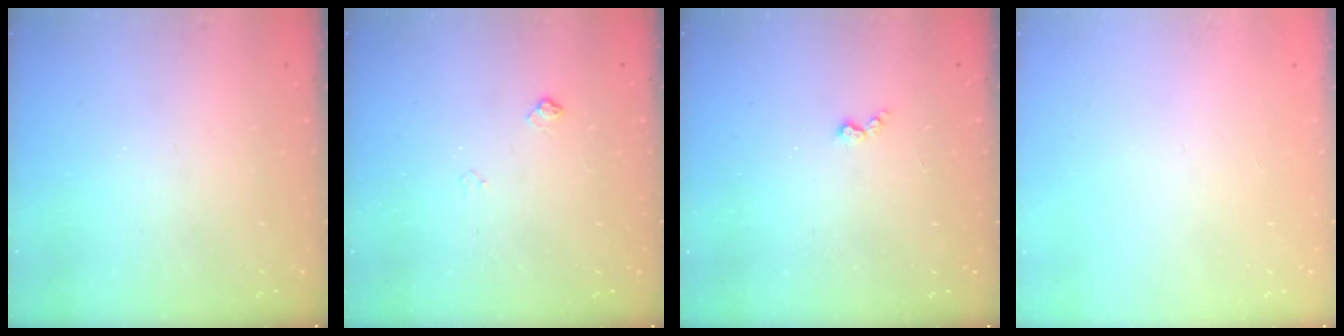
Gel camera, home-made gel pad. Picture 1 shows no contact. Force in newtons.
{"total": 4.3, "press": 4.2, "slide": 0.8}
{"total": 2.9, "press": 2.9, "slide": 0.5}
{"total": 0.0}